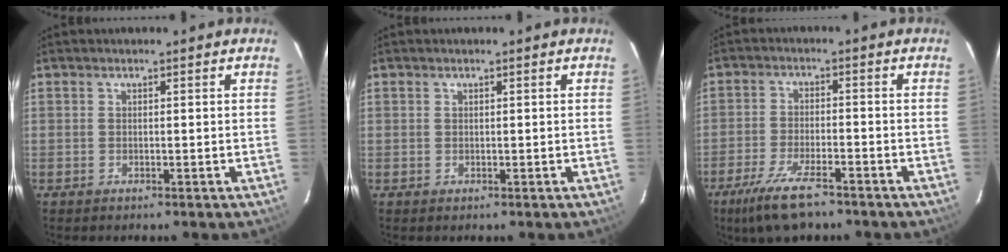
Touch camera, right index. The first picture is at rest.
{"total": 0.8, "force": [0.1, 0.8, -0.1], "torque": [0.004, 0.003, 0.001]}
{"total": 9.7, "force": [-7.0, 2.6, 6.1], "torque": [-0.148, -0.022, -0.128]}